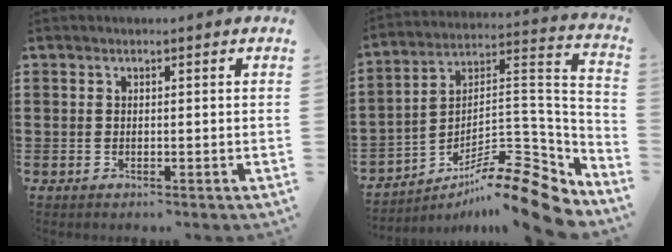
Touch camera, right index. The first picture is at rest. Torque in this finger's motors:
{"motor_torque": [1.15, -0.99, 0.27, 0.11]}